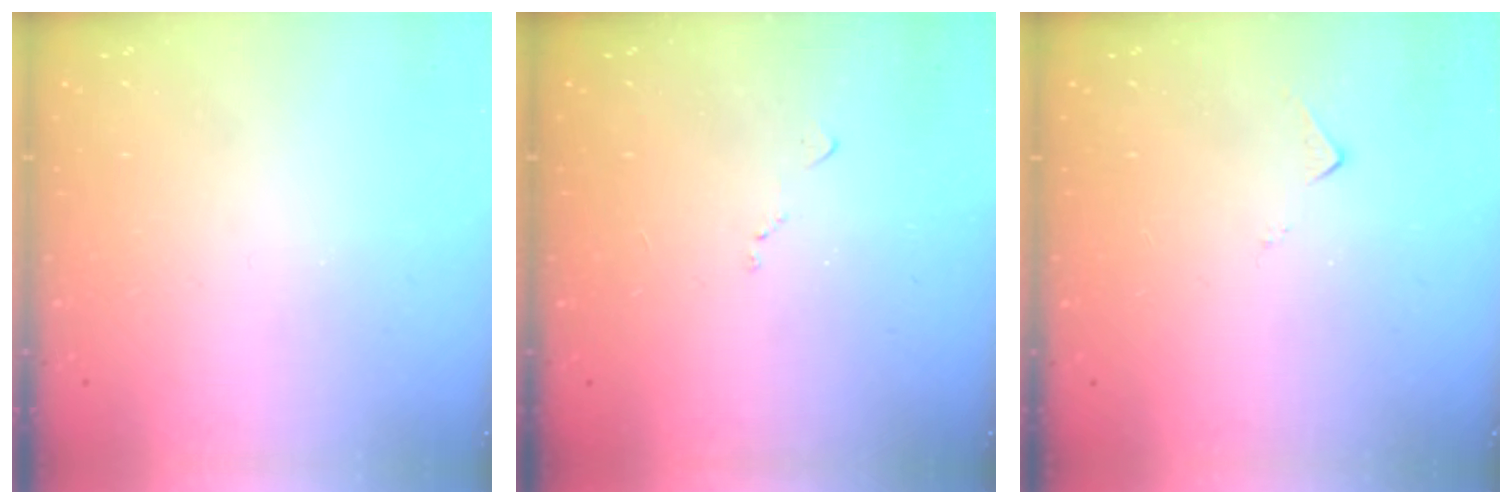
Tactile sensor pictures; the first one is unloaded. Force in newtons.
{"total": 7.2, "press": 7.2, "slide": 0.9}
{"total": 5.1, "press": 5.0, "slide": 0.7}